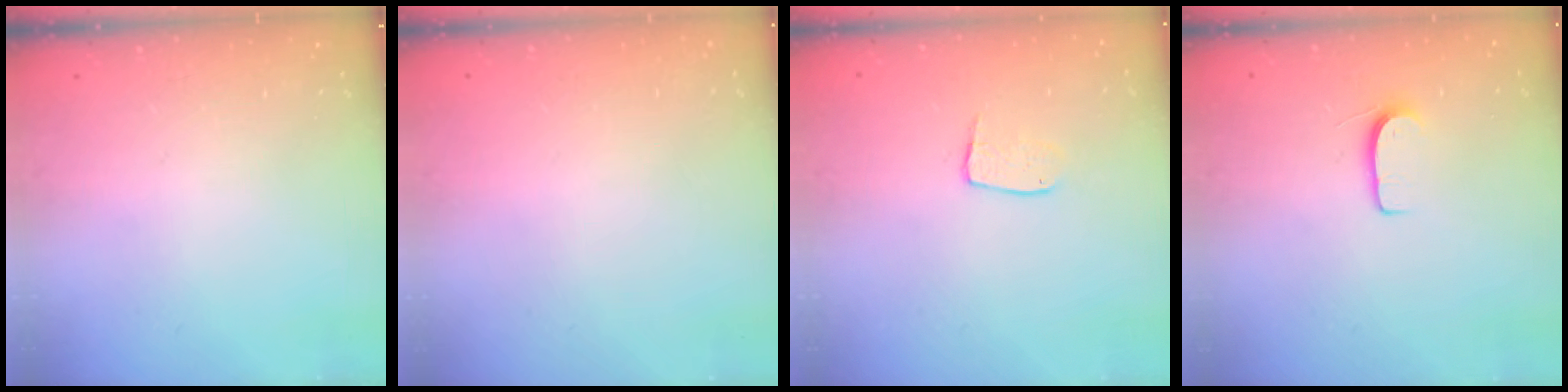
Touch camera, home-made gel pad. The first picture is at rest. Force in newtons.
{"total": 0.0}
{"total": 7.4, "press": 7.4, "slide": 0.4}
{"total": 6.2, "press": 6.2, "slide": 0.6}